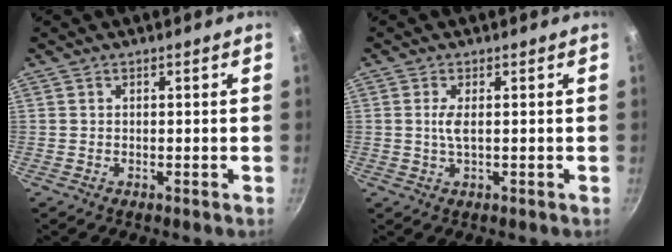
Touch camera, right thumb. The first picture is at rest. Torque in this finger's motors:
{"motor_torque": [0.83, 0.10, 0.37, -0.63, 0.10]}